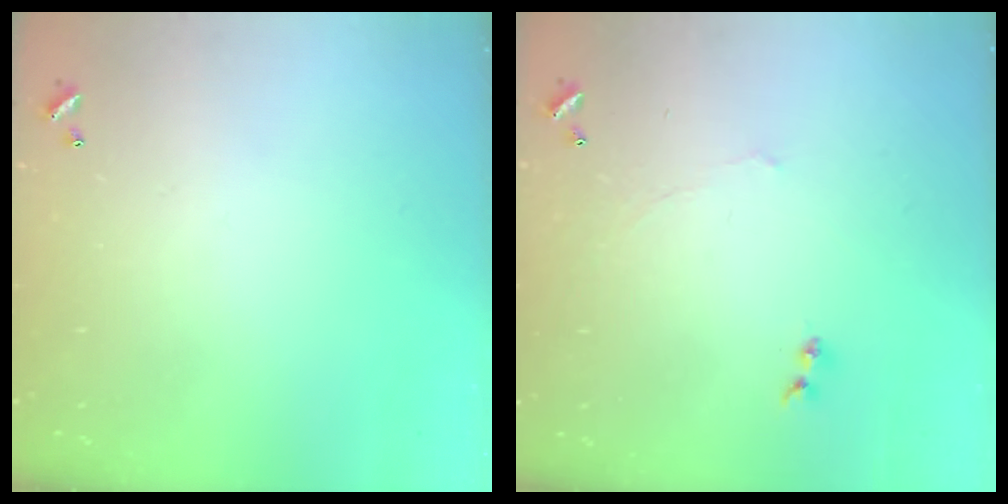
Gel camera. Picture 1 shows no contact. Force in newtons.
{"total": 0.7, "press": 0.1, "slide": 0.7}